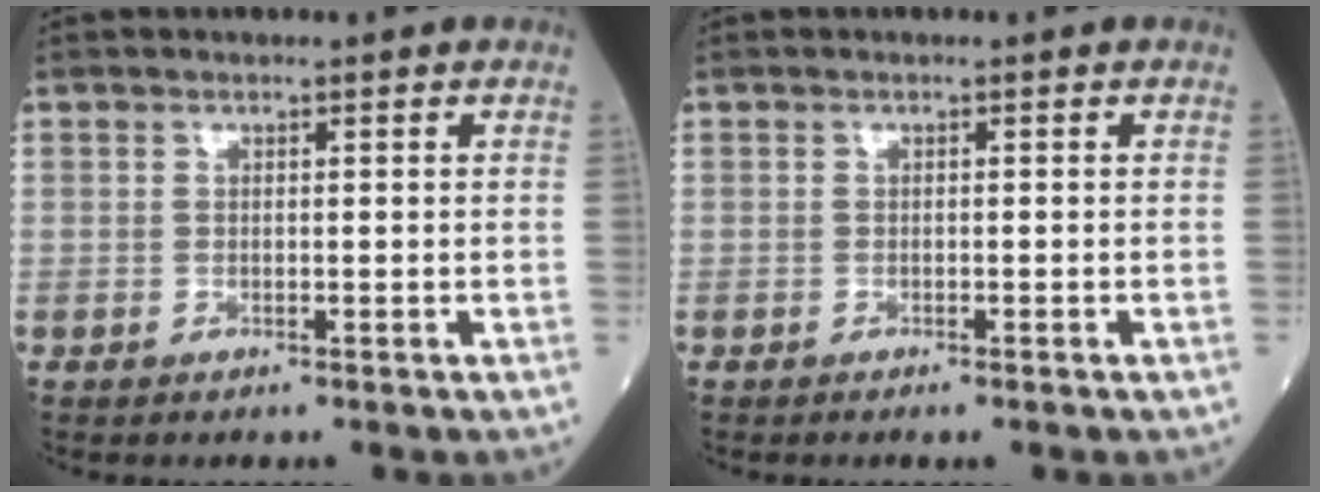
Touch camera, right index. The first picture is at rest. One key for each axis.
{"total": 1.3, "fx": -1.0, "fy": 0.1, "fz": 0.8, "tx": -0.008, "ty": -0.002, "tz": -0.013}